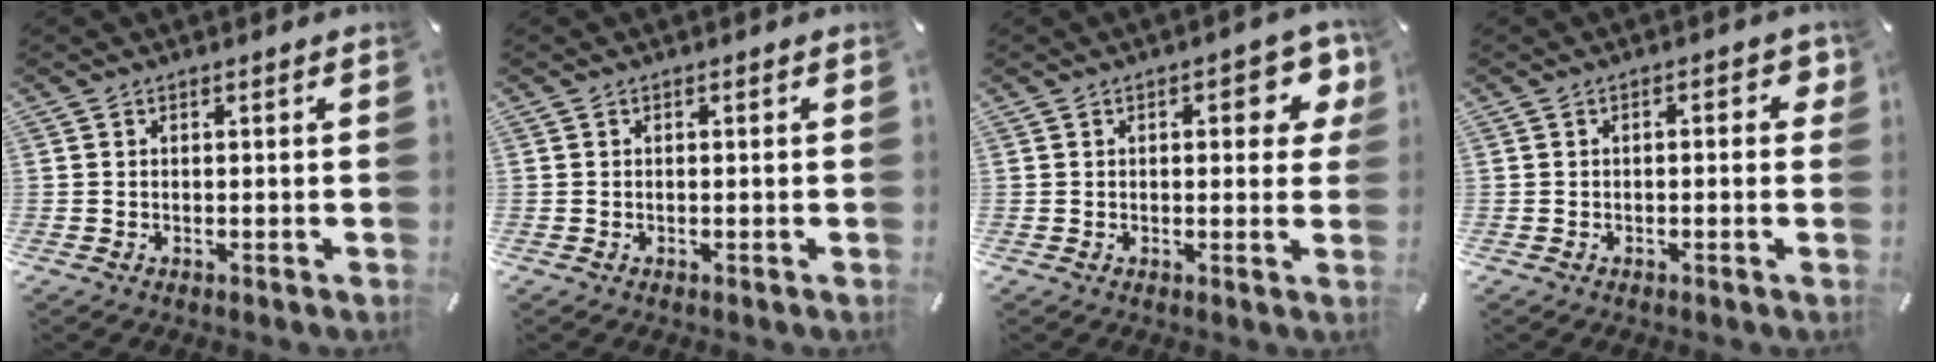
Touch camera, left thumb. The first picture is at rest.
{"total": 0.0}
{"total": 7.7, "force": [2.2, 3.4, 6.5], "torque": [-0.079, -0.007, 0.029]}
{"total": 2.8, "force": [-0.5, 1.3, 2.4], "torque": [-0.036, 0.007, -0.013]}